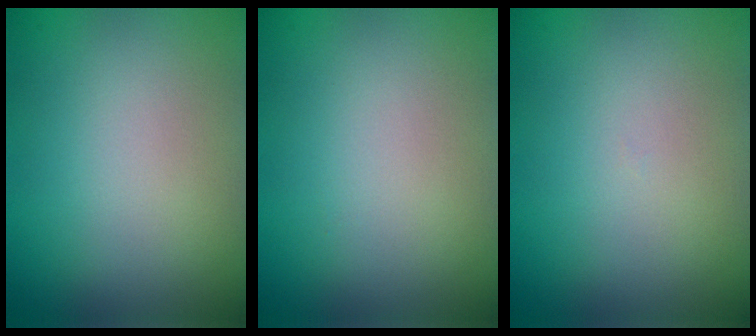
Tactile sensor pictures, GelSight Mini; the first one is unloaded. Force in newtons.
{"total": 0.0}
{"total": 0.0}